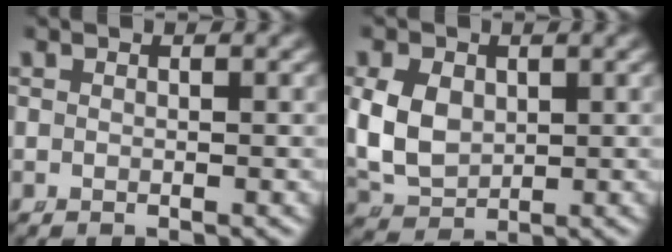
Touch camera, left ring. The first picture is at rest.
{"total": 6.8, "force": [-0.2, 5.8, 3.6], "torque": [-0.103, -0.028, 0.013]}